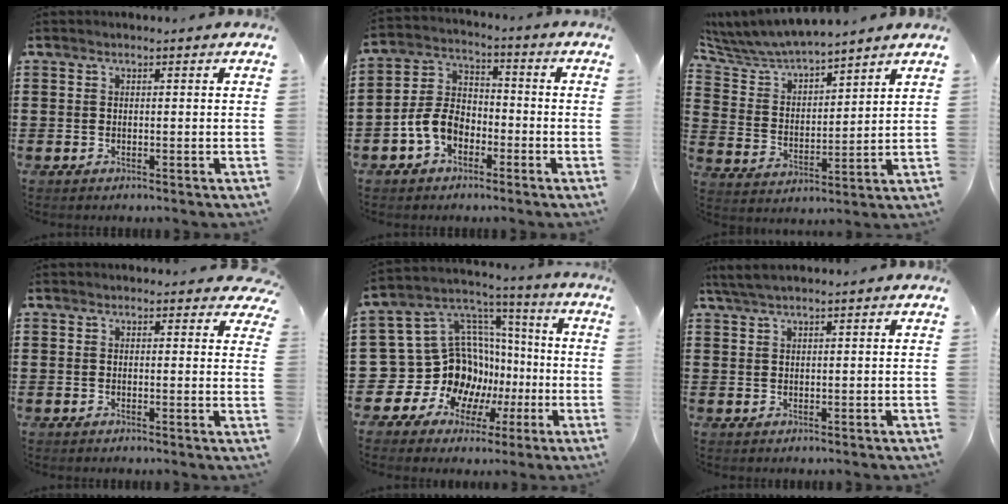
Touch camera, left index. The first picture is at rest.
{"total": 6.8, "force": [-3.3, 4.7, 3.6], "torque": [-0.102, 0.009, -0.073]}
{"total": 6.0, "force": [5.9, 0.7, 1.0], "torque": [-0.053, -0.037, 0.099]}
{"total": 1.6, "force": [1.3, 0.8, 0.4], "torque": [-0.005, 0.003, 0.024]}
{"total": 15.7, "force": [-2.3, 14.5, 5.5], "torque": [-0.155, -0.031, 0.002]}
{"total": 2.3, "force": [1.6, 0.2, 1.5], "torque": [-0.032, 0.001, 0.031]}